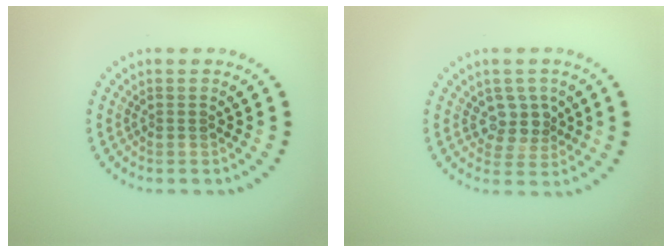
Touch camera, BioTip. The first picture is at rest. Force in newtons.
{"total": 2.6, "press": 2.2, "slide": 1.4}